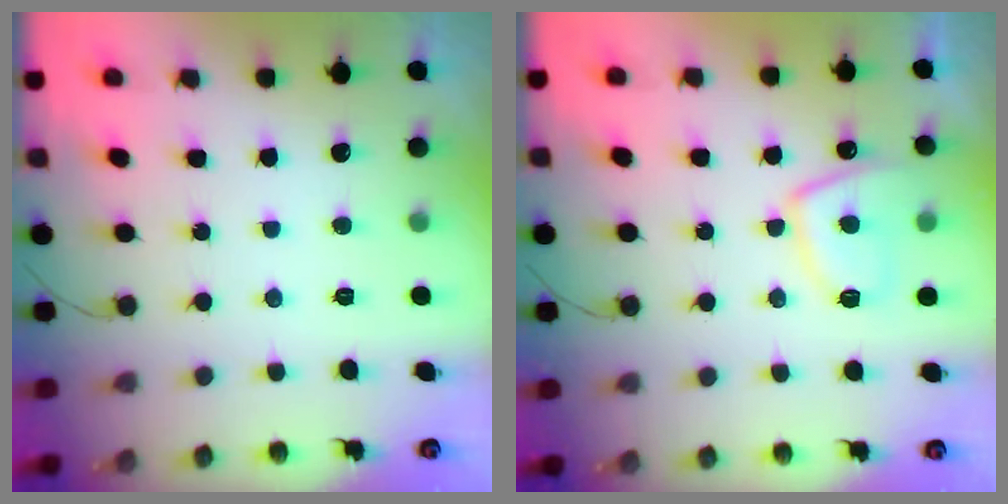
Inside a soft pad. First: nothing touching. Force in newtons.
{"total": 10.5, "press": 10.4, "slide": 1.1}